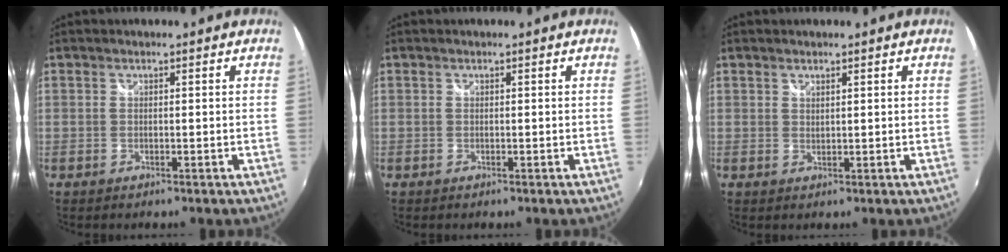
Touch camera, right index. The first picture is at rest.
{"total": 0.0}
{"total": 1.0, "force": [0.9, 0.3, 0.3], "torque": [-0.003, 0.000, 0.015]}